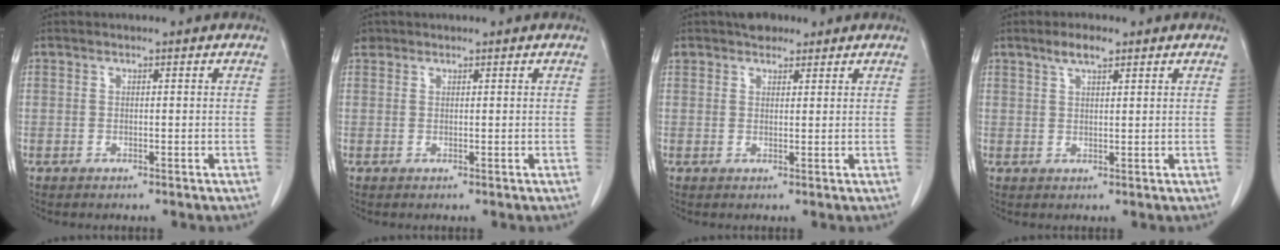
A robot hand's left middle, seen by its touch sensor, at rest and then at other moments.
{"total": 0.7, "force": [0.6, 0.4, 0.0], "torque": [-0.002, 0.006, 0.011]}
{"total": 3.4, "force": [2.7, 1.8, 0.9], "torque": [-0.018, 0.014, 0.044]}
{"total": 3.1, "force": [2.2, 0.7, 2.1], "torque": [-0.045, 0.005, 0.041]}